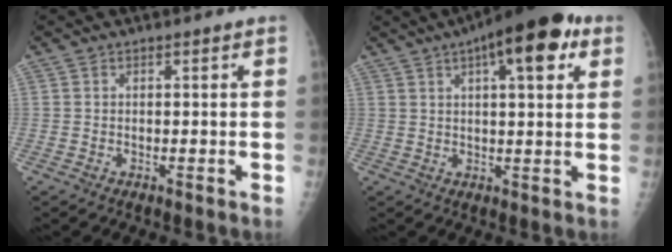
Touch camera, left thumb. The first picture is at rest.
{"total": 13.9, "force": [6.4, 4.5, 11.5], "torque": [-0.144, 0.003, 0.085]}